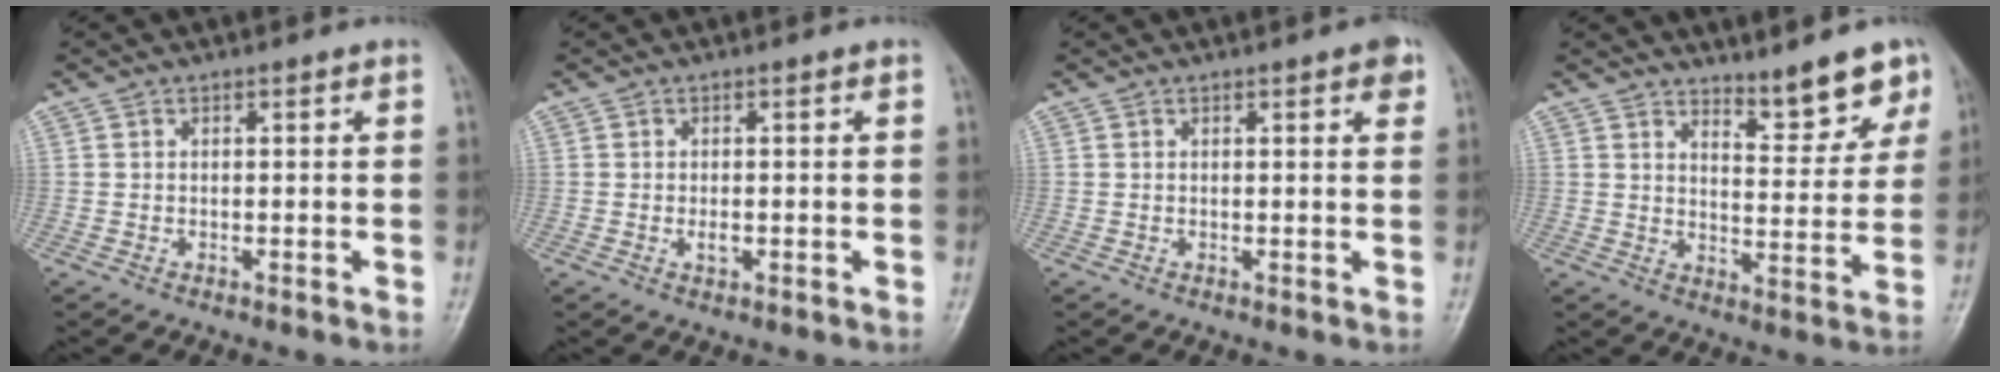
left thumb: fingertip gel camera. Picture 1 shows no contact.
{"total": 1.3, "force": [-0.3, 0.7, 1.1], "torque": [-0.018, -0.001, -0.004]}
{"total": 2.4, "force": [1.3, 0.6, 2.0], "torque": [-0.019, -0.002, 0.012]}
{"total": 8.0, "force": [6.5, 2.2, 4.1], "torque": [-0.026, -0.053, 0.098]}